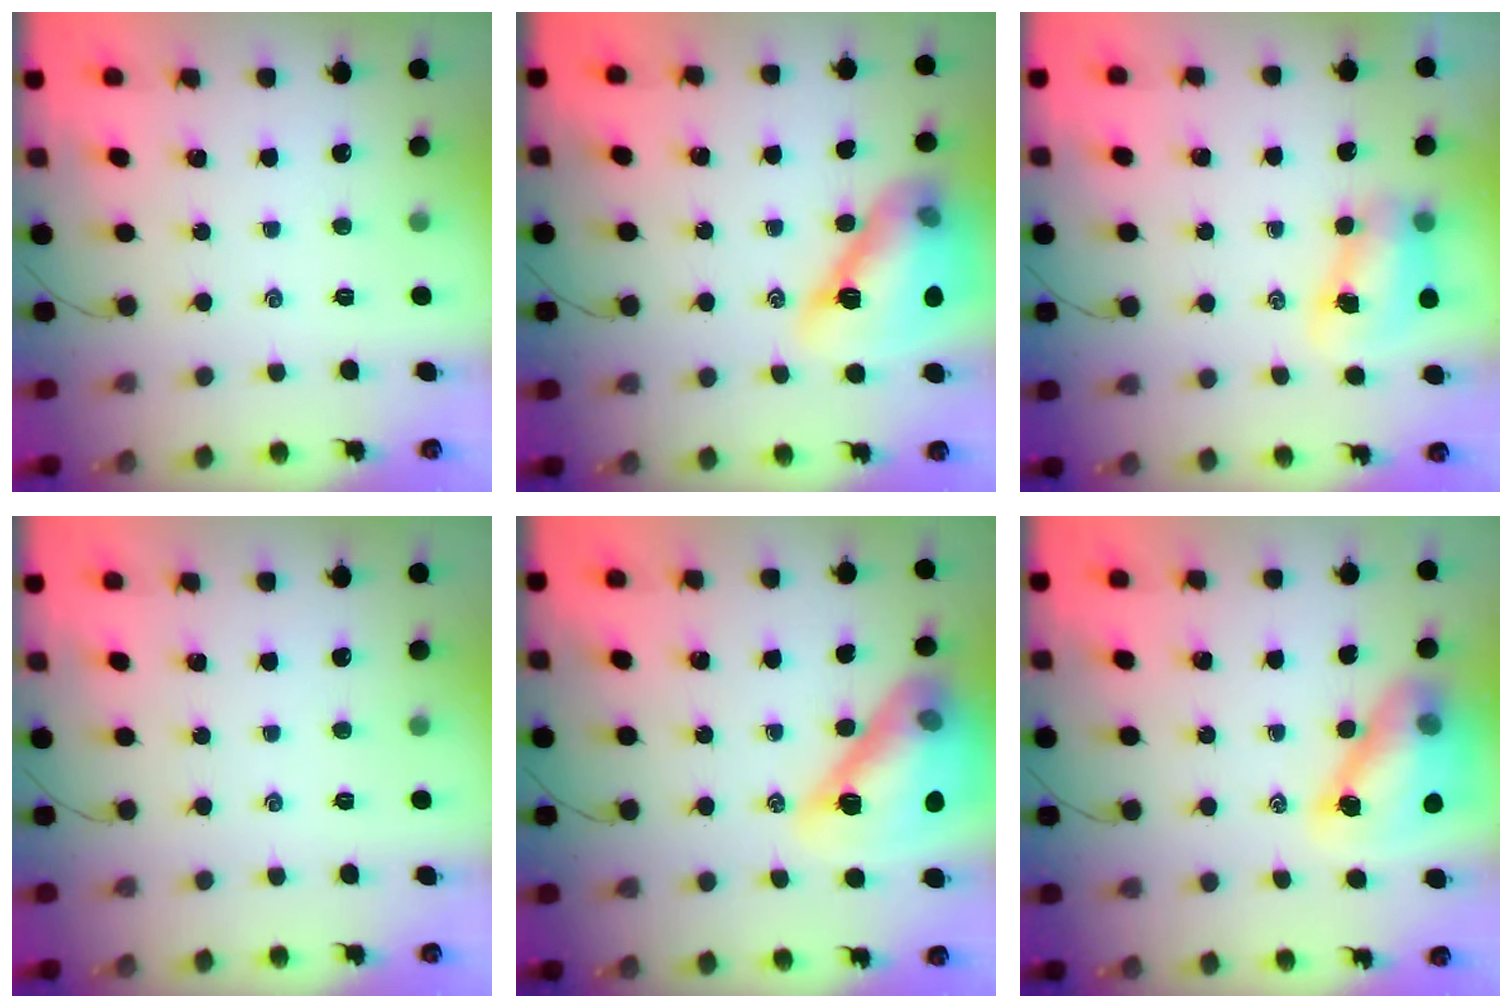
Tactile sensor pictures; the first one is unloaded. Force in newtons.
{"total": 15.4, "press": 14.9, "slide": 3.6}
{"total": 7.6, "press": 7.5, "slide": 1.1}
{"total": 0.0}
{"total": 20.2, "press": 20.1, "slide": 2.2}
{"total": 12.7, "press": 12.2, "slide": 3.6}